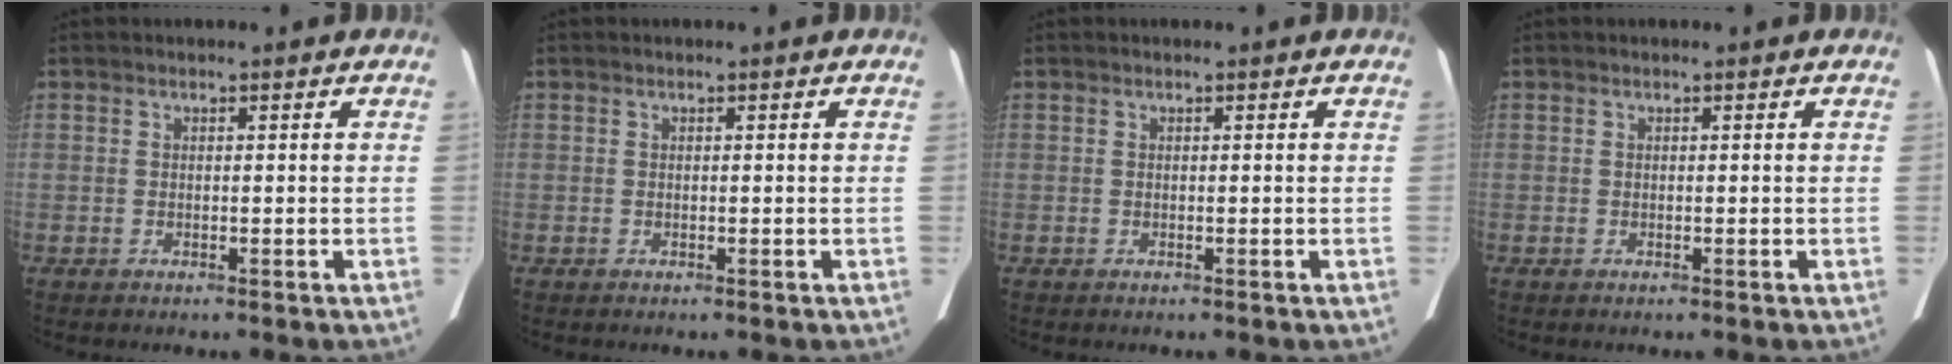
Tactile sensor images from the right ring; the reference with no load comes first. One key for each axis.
{"total": 0.0}
{"total": 0.0}
{"total": 0.0}